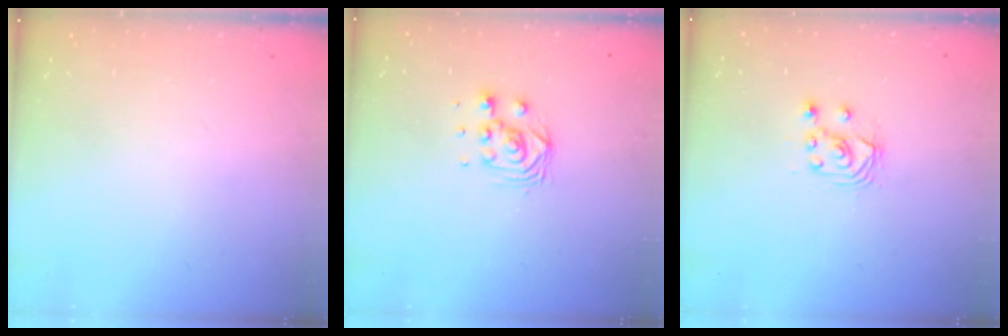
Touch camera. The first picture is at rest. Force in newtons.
{"total": 4.7, "press": 4.6, "slide": 0.6}
{"total": 2.9, "press": 2.9, "slide": 0.2}